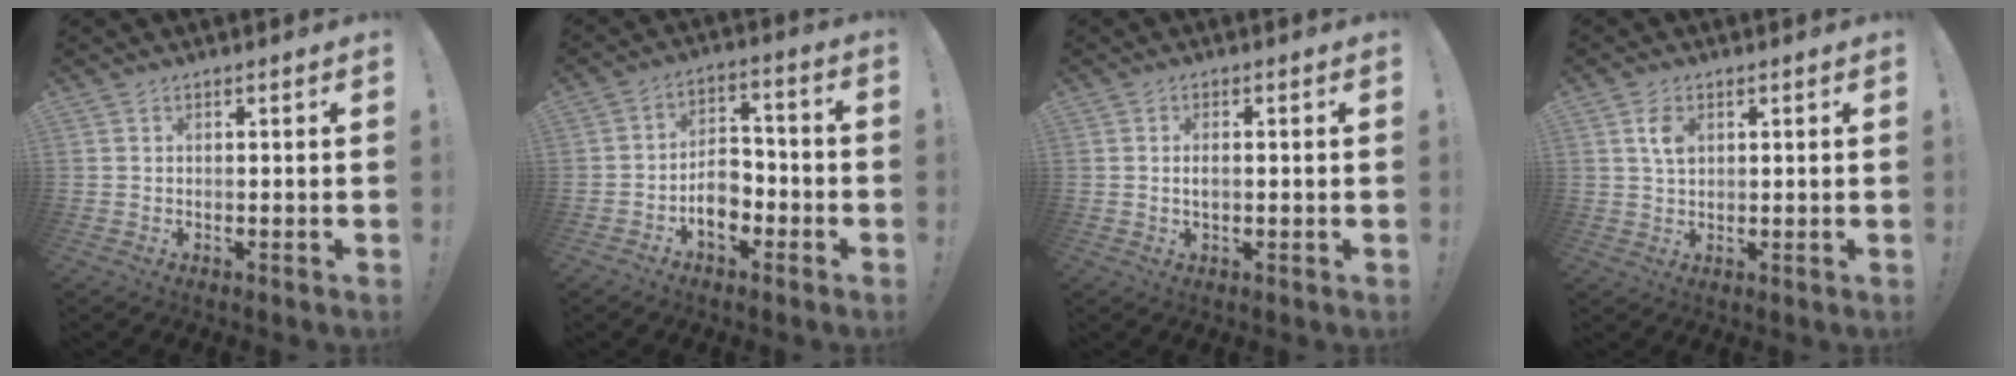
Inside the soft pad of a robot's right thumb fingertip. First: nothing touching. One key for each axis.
{"total": 9.4, "fx": -3.9, "fy": 6.5, "fz": 5.5, "tx": -0.088, "ty": 0.028, "tz": -0.065}
{"total": 2.2, "fx": -0.1, "fy": 1.2, "fz": 1.8, "tx": -0.034, "ty": 0.007, "tz": -0.003}
{"total": 4.8, "fx": 1.8, "fy": 3.0, "fz": 3.3, "tx": -0.044, "ty": -0.005, "tz": 0.031}